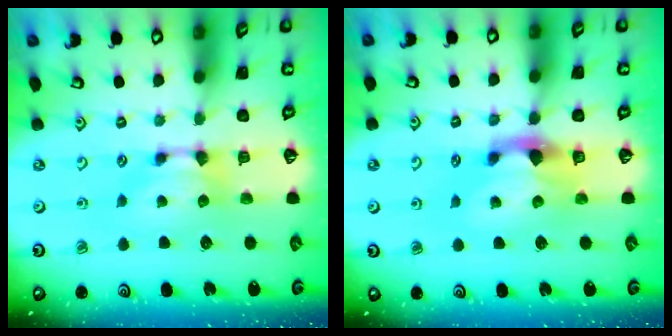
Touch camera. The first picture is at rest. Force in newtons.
{"total": 3.0, "press": 2.6, "slide": 1.4}